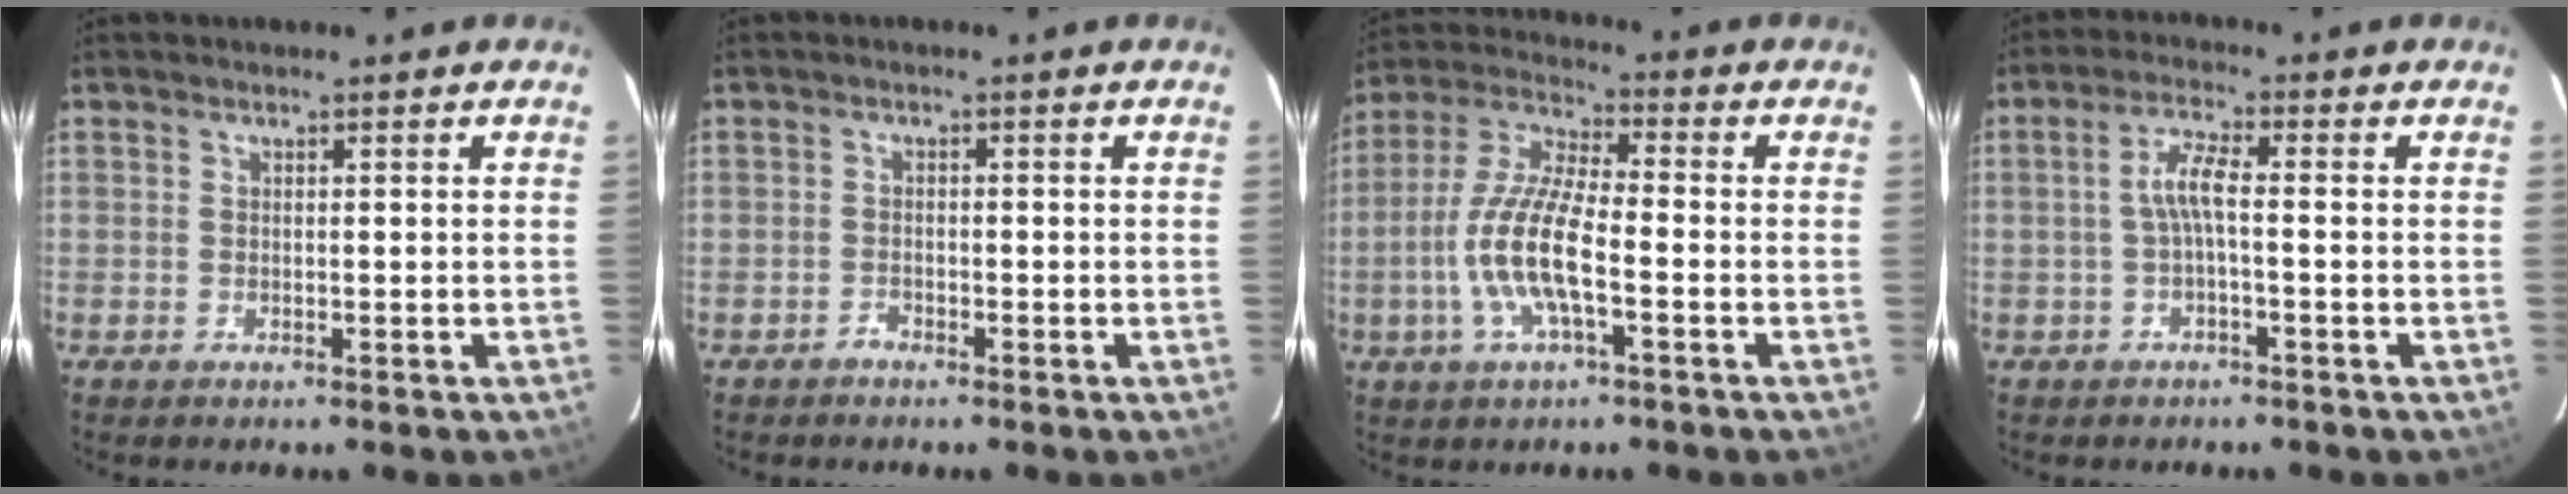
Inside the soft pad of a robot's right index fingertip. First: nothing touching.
{"total": 1.2, "force": [-1.1, 0.6, 0.0], "torque": [0.000, 0.004, -0.021]}
{"total": 12.6, "force": [-3.4, 3.3, 11.7], "torque": [-0.247, -0.001, -0.069]}
{"total": 4.0, "force": [-0.6, 0.5, 3.9], "torque": [-0.081, 0.008, -0.011]}